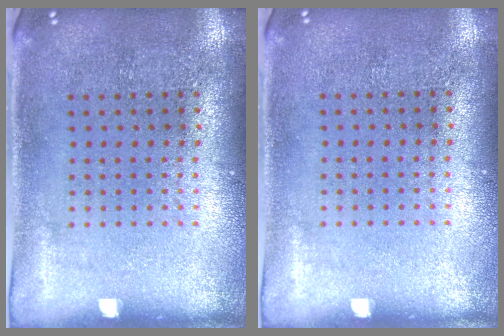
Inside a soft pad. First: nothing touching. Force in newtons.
{"total": 0.0}